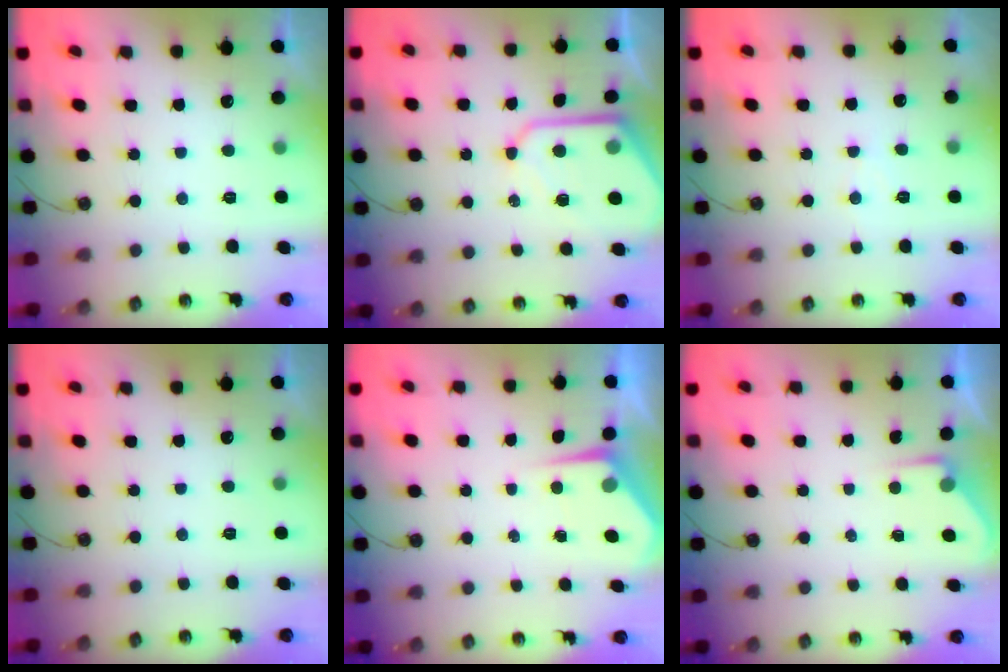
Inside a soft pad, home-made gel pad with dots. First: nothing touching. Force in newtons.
{"total": 12.0, "press": 12.0, "slide": 1.1}
{"total": 4.9, "press": 4.9, "slide": 0.3}
{"total": 0.0}
{"total": 4.0, "press": 4.0, "slide": 0.4}
{"total": 3.4, "press": 3.4, "slide": 0.5}